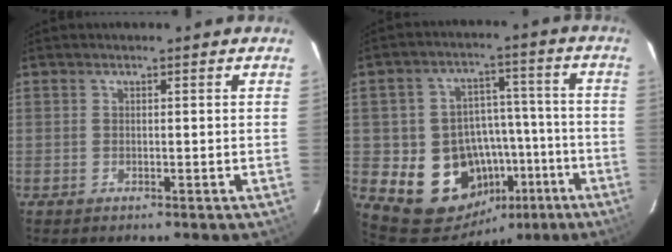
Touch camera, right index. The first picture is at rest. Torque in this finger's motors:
{"motor_torque": [1.73, -0.40, 0.44, 0.06]}